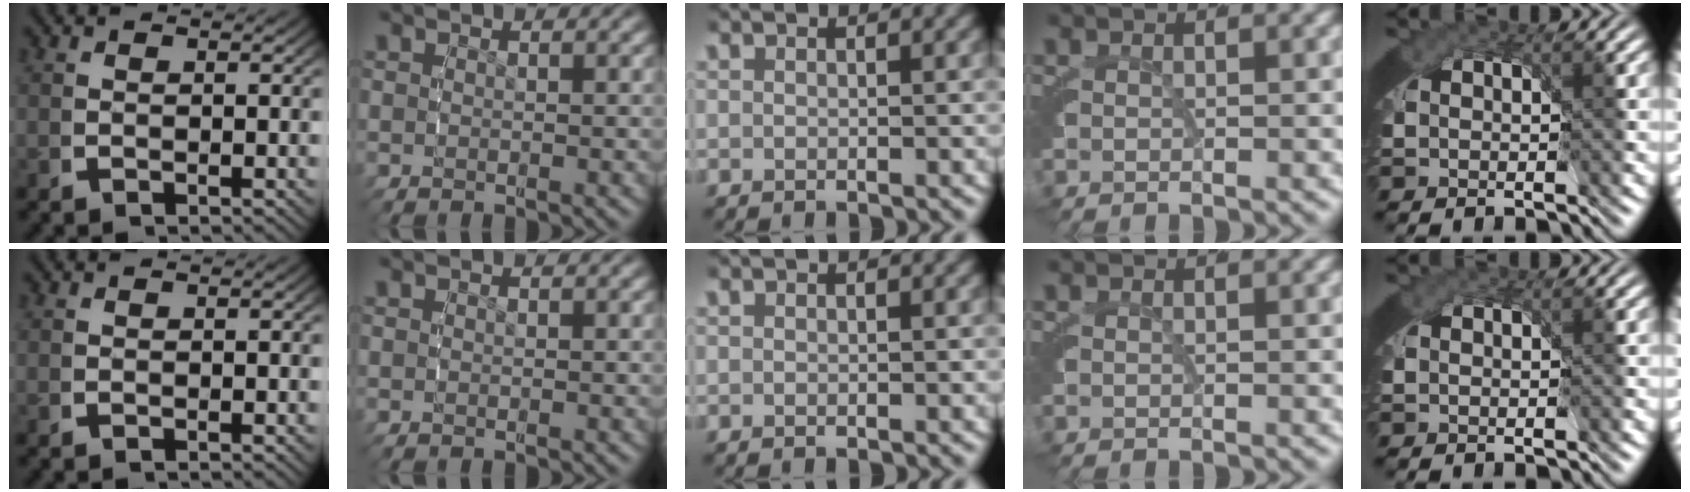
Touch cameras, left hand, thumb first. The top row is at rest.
{}